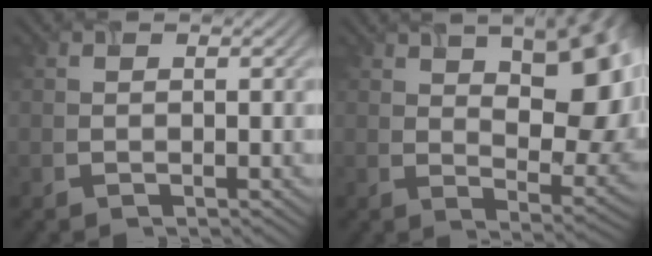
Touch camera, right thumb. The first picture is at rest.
{"total": 15.3, "force": [5.7, 7.6, 12.0], "torque": [-0.160, 0.008, 0.089]}